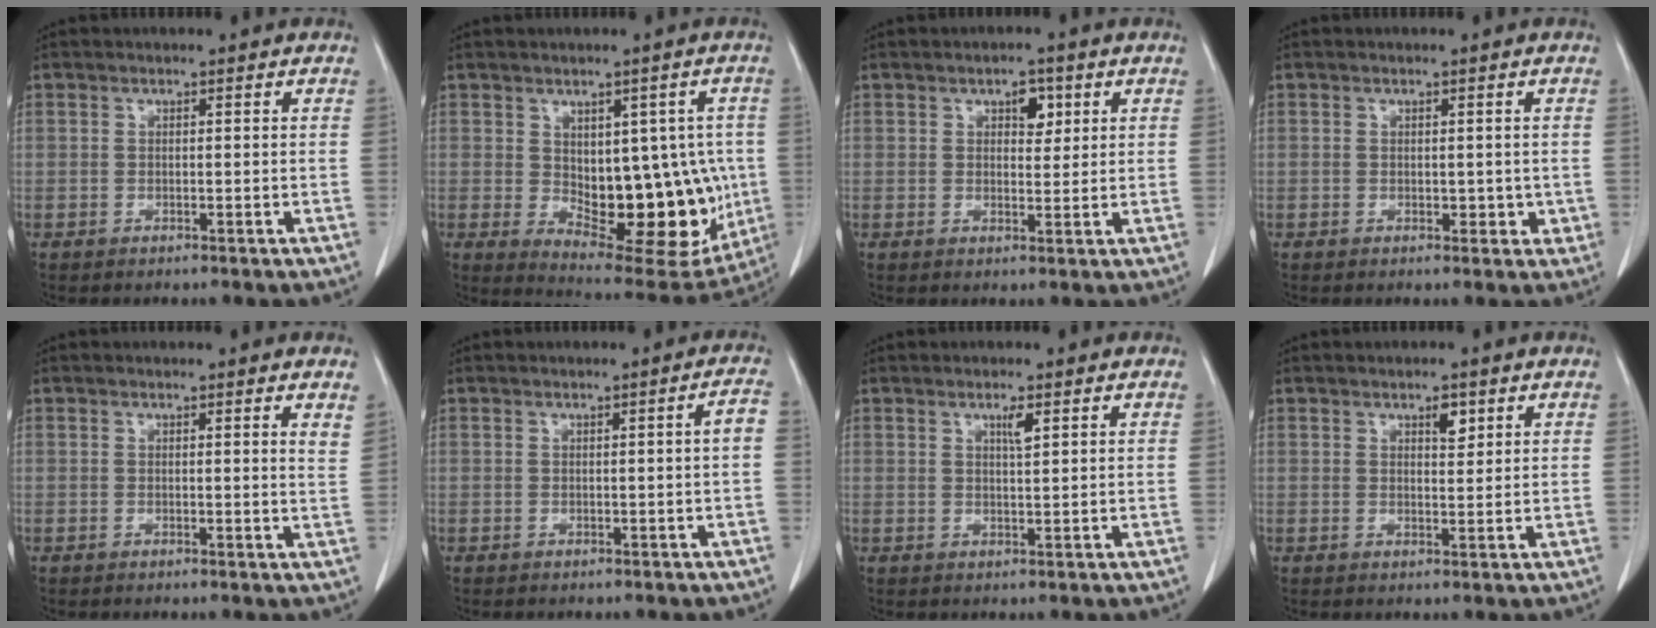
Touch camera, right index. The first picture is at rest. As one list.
[{"total": 16.9, "force": [-1.2, 8.3, 14.7], "torque": [-0.192, 0.000, 0.015]}, {"total": 3.2, "force": [1.5, 1.8, 2.3], "torque": [-0.030, 0.002, 0.022]}, {"total": 2.0, "force": [0.1, 1.6, 1.1], "torque": [-0.006, 0.002, 0.005]}, {"total": 1.7, "force": [1.4, 0.0, 1.0], "torque": [-0.017, -0.007, 0.008]}, {"total": 2.0, "force": [-0.2, -0.1, 2.0], "torque": [-0.023, 0.003, -0.001]}, {"total": 1.9, "force": [1.0, 0.1, 1.7], "torque": [-0.031, -0.003, 0.017]}, {"total": 2.4, "force": [1.4, 0.9, 1.8], "torque": [-0.028, -0.004, 0.022]}]